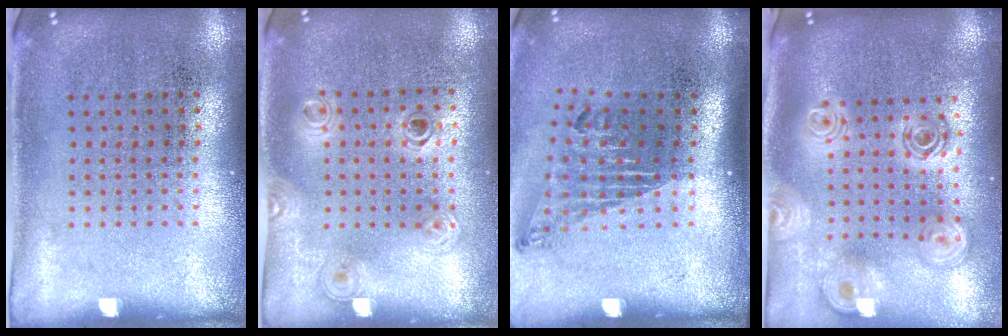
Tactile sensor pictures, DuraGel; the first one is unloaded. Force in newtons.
{"total": 1.2, "press": 1.1, "slide": 0.5}
{"total": 1.7, "press": 1.1, "slide": 1.3}
{"total": 2.5, "press": 1.9, "slide": 1.6}